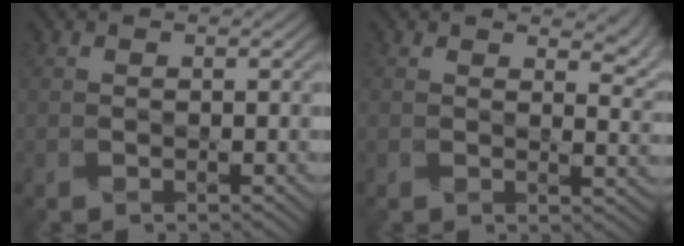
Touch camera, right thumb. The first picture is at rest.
{"total": 4.0, "force": [2.7, 1.7, 2.4], "torque": [-0.030, -0.005, 0.040]}